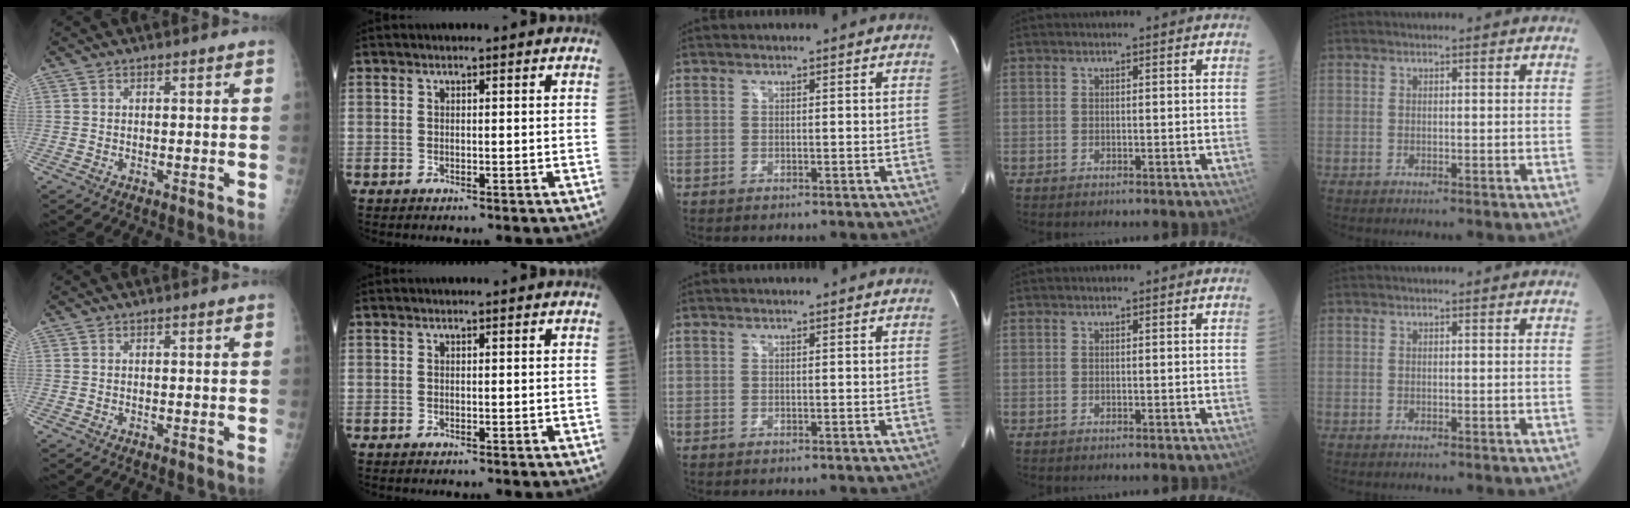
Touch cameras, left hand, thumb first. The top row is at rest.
{}